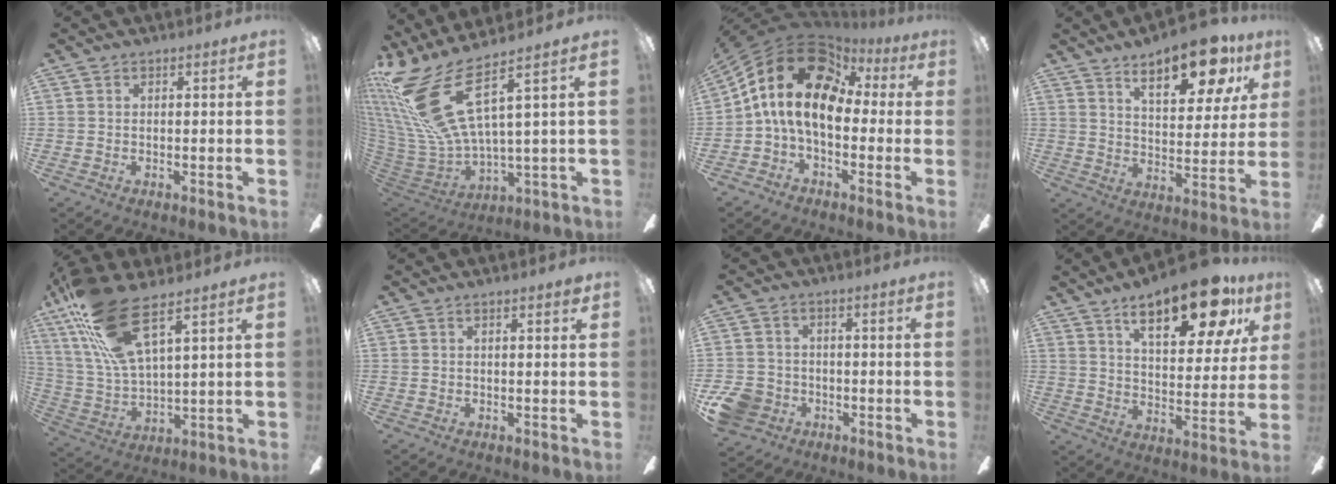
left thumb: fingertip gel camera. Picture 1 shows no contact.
{"total": 22.6, "force": [9.3, 8.5, 18.8], "torque": [-0.389, -0.052, 0.160]}
{"total": 17.6, "force": [3.1, 11.2, 13.1], "torque": [-0.288, -0.002, 0.052]}
{"total": 16.4, "force": [10.6, 6.3, 10.8], "torque": [-0.149, -0.052, 0.172]}
{"total": 18.2, "force": [11.4, 5.6, 13.0], "torque": [-0.289, -0.045, 0.198]}
{"total": 0.8, "force": [0.6, 0.2, 0.6], "torque": [-0.005, 0.000, 0.007]}
{"total": 8.7, "force": [-3.9, 7.1, 3.2], "torque": [-0.078, 0.030, -0.073]}
{"total": 20.0, "force": [12.0, 7.9, 13.9], "torque": [-0.199, -0.057, 0.191]}